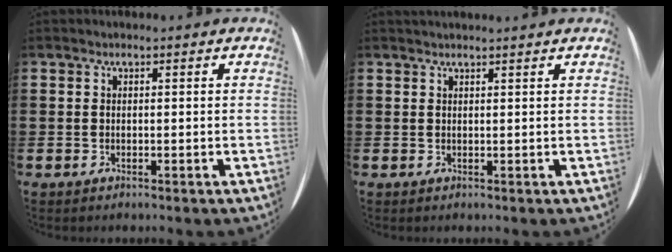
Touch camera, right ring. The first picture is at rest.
{"total": 0.7, "force": [0.7, -0.2, 0.0], "torque": [0.002, -0.001, 0.013]}